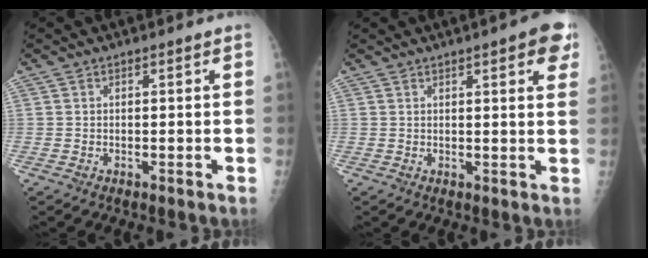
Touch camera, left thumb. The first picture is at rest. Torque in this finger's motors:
{"motor_torque": [0.02, 0.23, -0.18, -0.35, 0.03]}